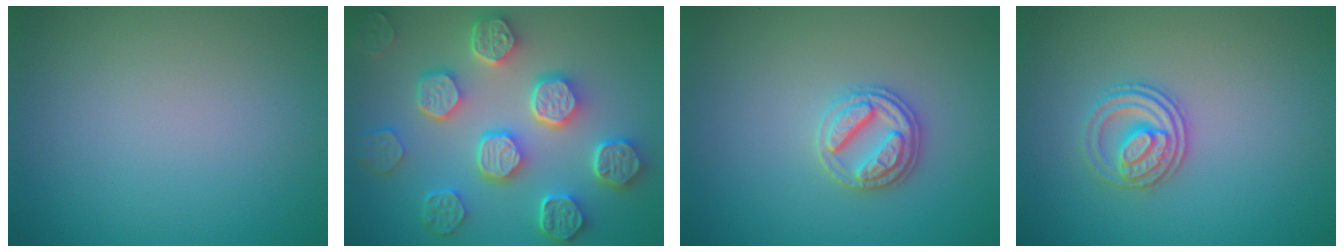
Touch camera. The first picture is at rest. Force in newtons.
{"total": 8.0, "press": 6.3, "slide": 5.0}
{"total": 2.8, "press": 2.8, "slide": 0.5}
{"total": 2.8, "press": 2.6, "slide": 1.1}